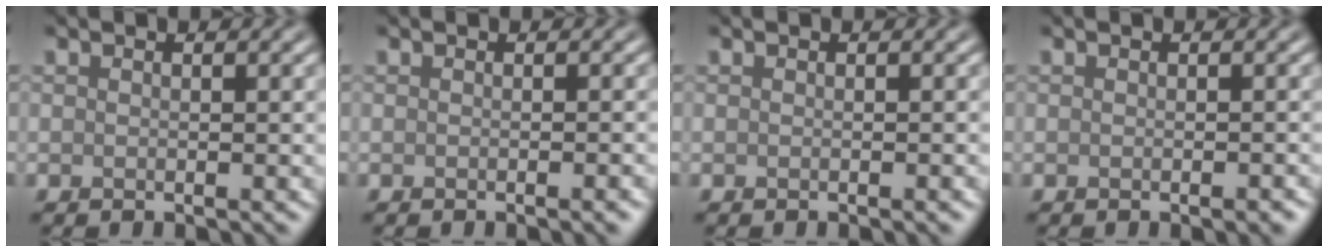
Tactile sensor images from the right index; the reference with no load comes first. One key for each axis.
{"total": 1.4, "fx": -0.5, "fy": 0.4, "fz": 1.2, "tx": -0.009, "ty": 0.001, "tz": -0.008}
{"total": 0.7, "fx": -0.2, "fy": 0.2, "fz": 0.6, "tx": -0.005, "ty": 0.002, "tz": -0.004}
{"total": 0.9, "fx": -0.4, "fy": 0.2, "fz": 0.7, "tx": -0.011, "ty": -0.001, "tz": -0.004}